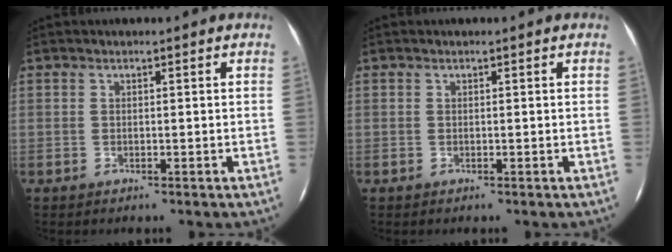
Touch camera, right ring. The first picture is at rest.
{"total": 0.0}